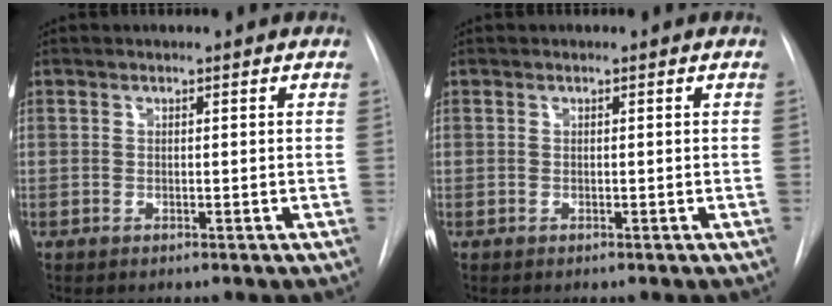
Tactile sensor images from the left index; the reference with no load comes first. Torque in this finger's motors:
{"motor_torque": [-0.01, 0.01, -0.01, 0.00]}